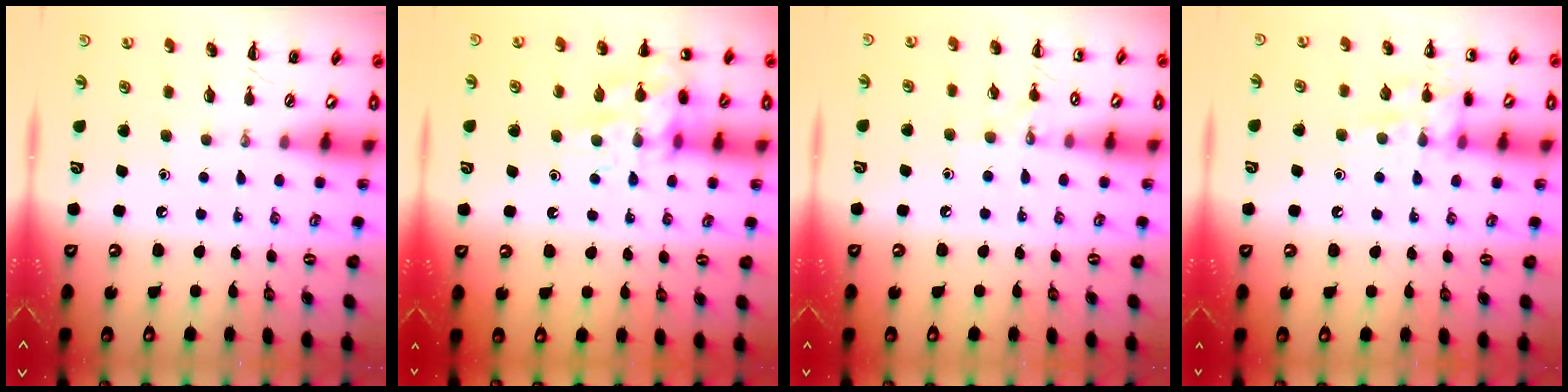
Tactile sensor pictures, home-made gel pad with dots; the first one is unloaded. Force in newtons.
{"total": 15.2, "press": 15.1, "slide": 1.9}
{"total": 7.4, "press": 7.1, "slide": 1.9}
{"total": 10.0, "press": 10.0, "slide": 0.4}